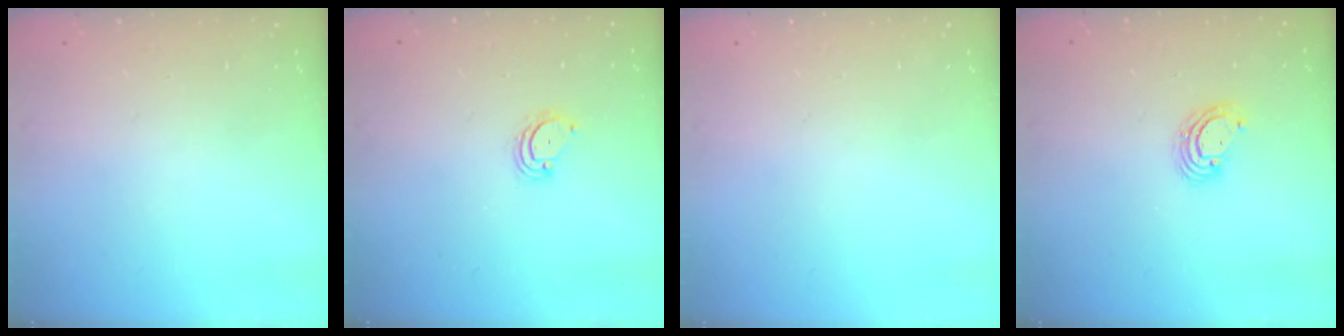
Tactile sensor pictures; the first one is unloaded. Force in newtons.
{"total": 2.3, "press": 2.3, "slide": 0.2}
{"total": 0.0}
{"total": 4.4, "press": 4.4, "slide": 0.4}